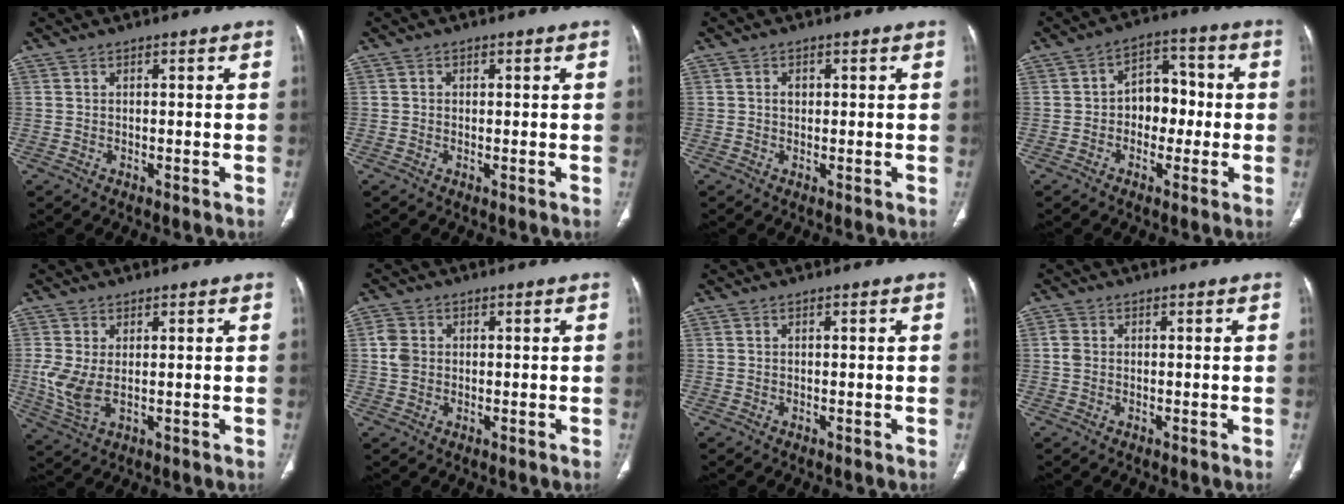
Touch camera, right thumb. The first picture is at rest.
{"total": 0.8, "force": [0.1, 0.7, 0.2], "torque": [0.003, 0.002, 0.000]}
{"total": 0.6, "force": [0.1, 0.5, 0.3], "torque": [-0.005, 0.001, 0.000]}
{"total": 8.1, "force": [-0.8, 6.1, 5.3], "torque": [-0.033, 0.034, -0.022]}
{"total": 6.0, "force": [0.3, 3.2, 5.0], "torque": [-0.116, -0.012, 0.015]}
{"total": 3.4, "force": [0.3, 2.9, 1.7], "torque": [-0.029, 0.006, 0.004]}
{"total": 0.0}
{"total": 1.6, "force": [0.0, 1.3, 0.9], "torque": [-0.021, 0.002, -0.001]}